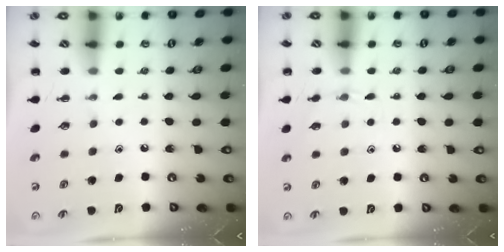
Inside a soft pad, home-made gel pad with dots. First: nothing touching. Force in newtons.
{"total": 5.3, "press": 5.0, "slide": 1.8}